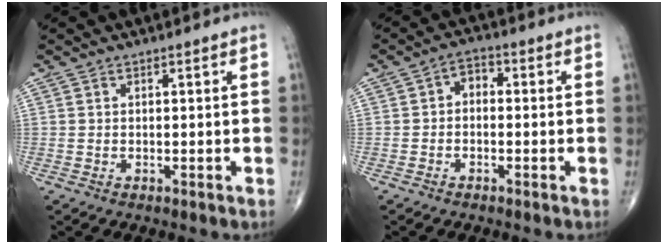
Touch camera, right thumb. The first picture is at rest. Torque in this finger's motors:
{"motor_torque": [-0.37, 0.29, 0.08, -0.25, 0.08]}